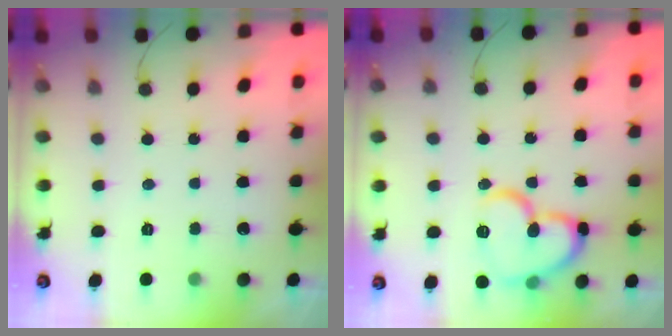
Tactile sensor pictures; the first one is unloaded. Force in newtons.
{"total": 15.9, "press": 15.8, "slide": 1.7}